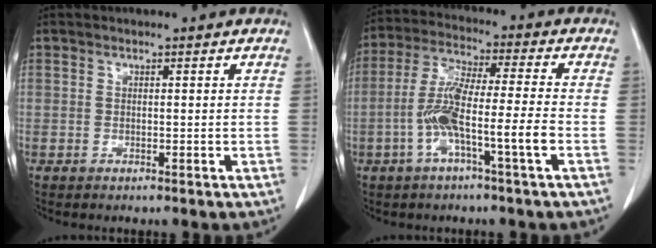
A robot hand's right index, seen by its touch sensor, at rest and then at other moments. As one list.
[{"total": 10.1, "force": [-3.2, 0.0, 9.5], "torque": [-0.190, 0.011, -0.062]}]